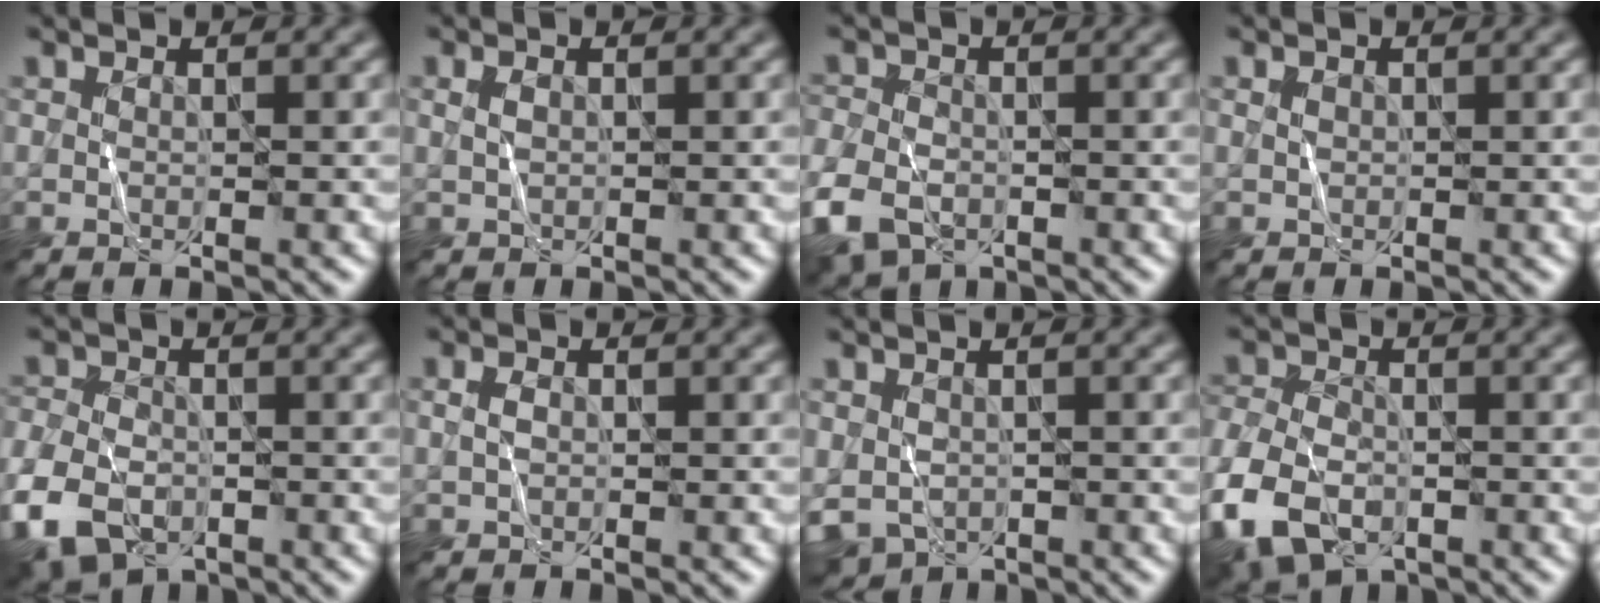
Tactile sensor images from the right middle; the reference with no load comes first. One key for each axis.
{"total": 1.2, "fx": 0.3, "fy": 0.8, "fz": 0.8, "tx": -0.021, "ty": 0.002, "tz": 0.007}
{"total": 6.3, "fx": -3.4, "fy": 3.9, "fz": 3.5, "tx": -0.087, "ty": -0.015, "tz": -0.075}
{"total": 0.8, "fx": 0.2, "fy": 0.7, "fz": 0.4, "tx": -0.008, "ty": 0.001, "tz": 0.001}
{"total": 9.3, "fx": -5.0, "fy": 5.8, "fz": 5.2, "tx": -0.118, "ty": -0.032, "tz": -0.094}
{"total": 1.4, "fx": 0.1, "fy": 1.1, "fz": 0.9, "tx": -0.019, "ty": 0.002, "tz": 0.003}
{"total": 3.7, "fx": -1.5, "fy": 2.6, "fz": 2.2, "tx": -0.045, "ty": -0.012, "tz": -0.027}
{"total": 10.2, "fx": -5.3, "fy": 6.1, "fz": 6.2, "tx": -0.146, "ty": -0.032, "tz": -0.101}